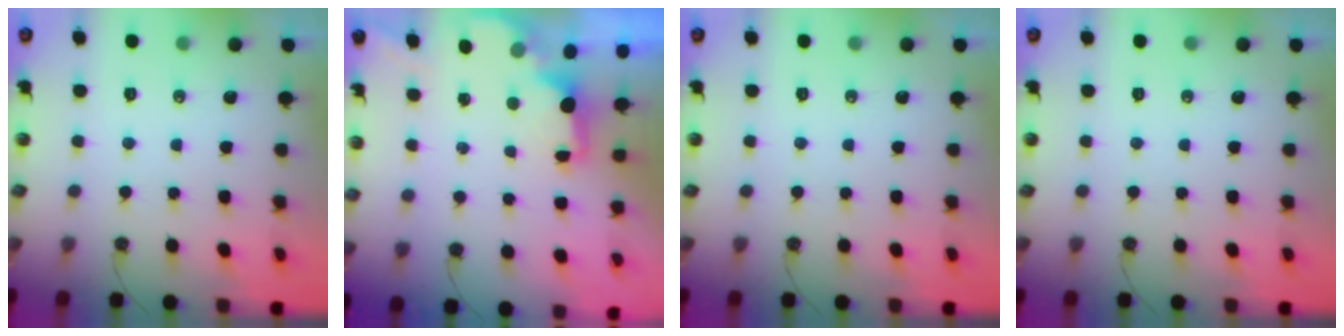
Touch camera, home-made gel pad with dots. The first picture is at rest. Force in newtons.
{"total": 1.6, "press": 1.4, "slide": 0.7}
{"total": 0.0}
{"total": 0.0}